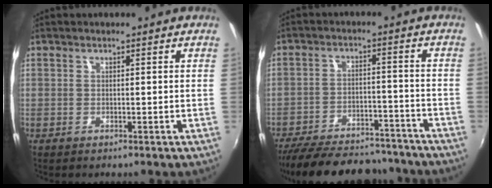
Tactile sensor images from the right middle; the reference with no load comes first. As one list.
[{"total": 24.0, "force": [-20.6, 7.5, 9.8], "torque": [-0.201, 0.001, -0.278]}]